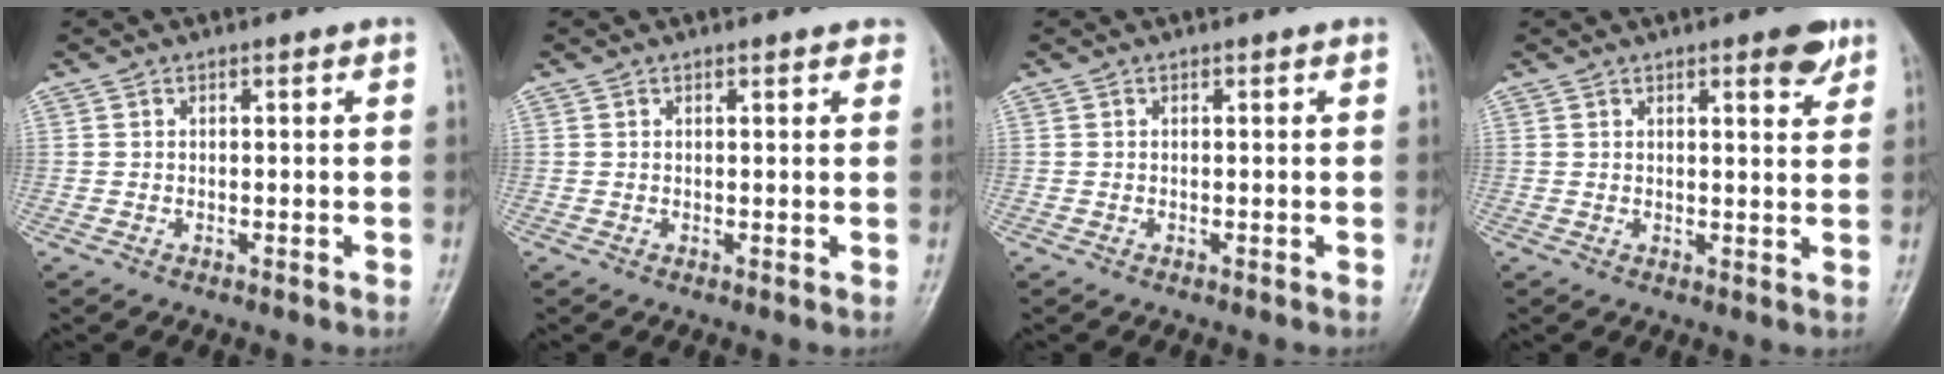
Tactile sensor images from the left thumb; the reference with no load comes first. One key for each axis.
{"total": 1.8, "fx": 1.3, "fy": 0.6, "fz": 1.0, "tx": -0.003, "ty": 0.001, "tz": 0.012}
{"total": 0.0}
{"total": 4.5, "fx": 2.8, "fy": 1.3, "fz": 3.3, "tx": -0.033, "ty": -0.014, "tz": 0.032}